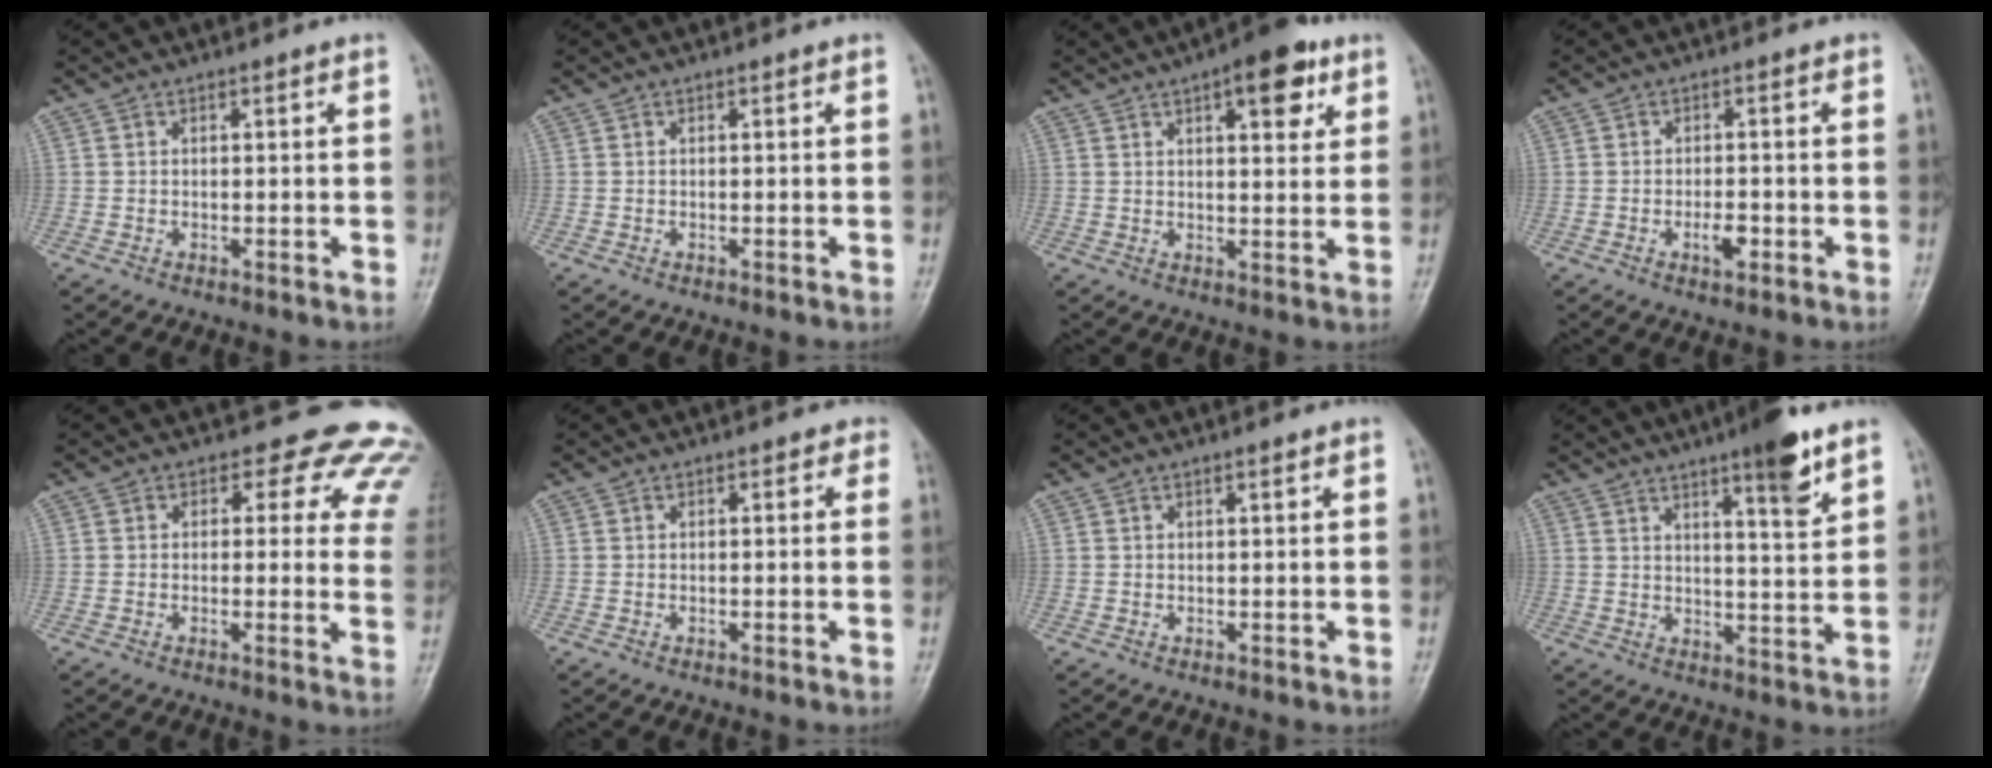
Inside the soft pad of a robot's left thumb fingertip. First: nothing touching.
{"total": 0.0}
{"total": 9.6, "force": [4.8, 3.9, 7.3], "torque": [-0.074, -0.015, 0.061]}
{"total": 3.0, "force": [-1.3, 1.3, 2.3], "torque": [-0.036, 0.003, -0.020]}
{"total": 13.0, "force": [10.5, 6.6, 3.8], "torque": [0.019, -0.051, 0.083]}
{"total": 1.1, "force": [0.4, 0.8, 0.6], "torque": [0.011, 0.003, -0.004]}
{"total": 0.6, "force": [0.4, 0.1, 0.4], "torque": [-0.007, -0.001, 0.006]}
{"total": 9.1, "force": [5.9, 1.2, 6.8], "torque": [-0.091, -0.036, 0.084]}